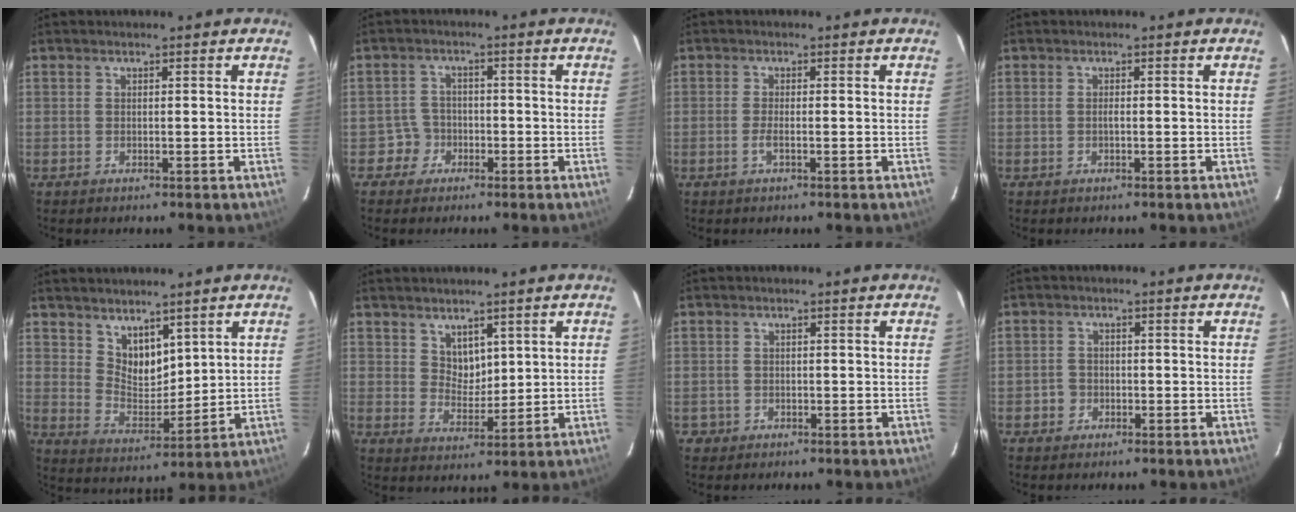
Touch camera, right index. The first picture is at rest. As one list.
[{"total": 3.5, "force": [-1.7, 3.1, -0.5], "torque": [0.012, 0.019, -0.029]}, {"total": 1.7, "force": [-0.7, 0.2, 1.6], "torque": [-0.033, -0.001, -0.015]}, {"total": 0.6, "force": [-0.1, 0.0, 0.6], "torque": [-0.010, 0.001, -0.004]}, {"total": 7.3, "force": [5.1, 4.2, 3.2], "torque": [-0.045, -0.002, 0.102]}, {"total": 4.4, "force": [2.8, 3.0, 1.6], "torque": [-0.018, 0.001, 0.057]}, {"total": 1.8, "force": [-0.5, 1.8, 0.0], "torque": [0.000, 0.008, -0.003]}, {"total": 2.4, "force": [-1.1, 2.2, 0.2], "torque": [-0.006, 0.008, -0.018]}]